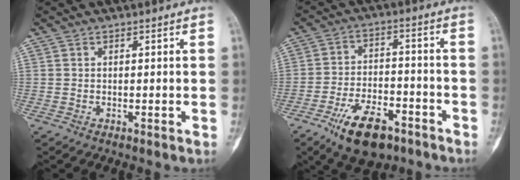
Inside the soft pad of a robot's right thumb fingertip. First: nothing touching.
{"total": 12.7, "force": [-7.6, 6.1, 8.1], "torque": [-0.116, 0.044, -0.123]}